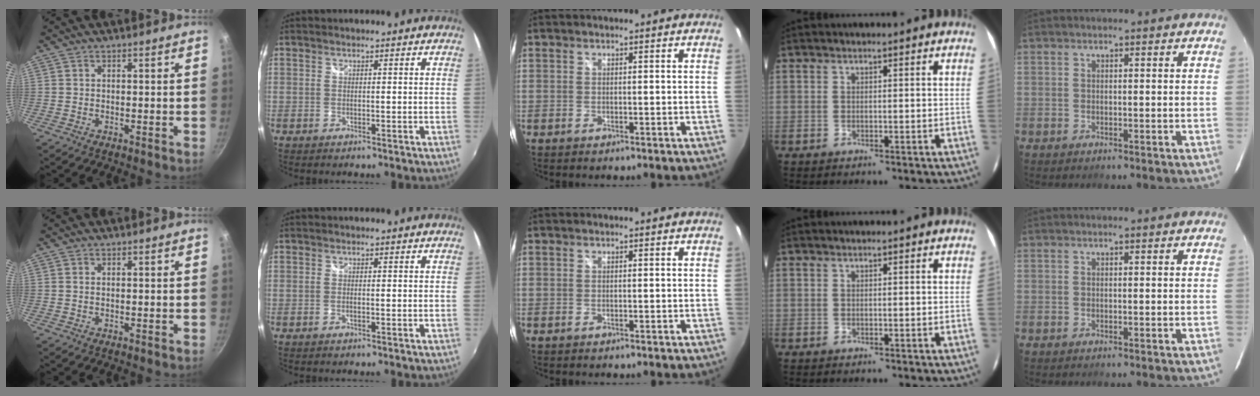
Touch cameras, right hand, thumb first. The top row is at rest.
{"thumb": {"total": 0.5, "force": [0.2, 0.1, 0.4], "torque": [-0.010, -0.002, 0.005]}, "index": {"total": 0.9, "force": [-0.3, 0.1, 0.8], "torque": [-0.016, 0.000, -0.007]}}